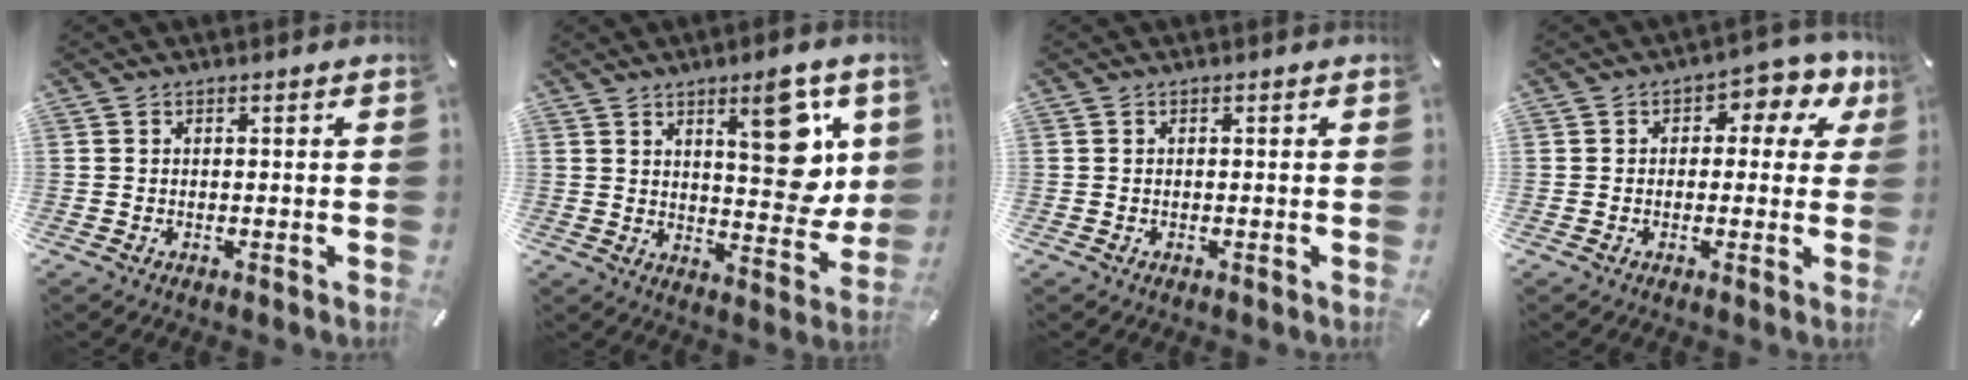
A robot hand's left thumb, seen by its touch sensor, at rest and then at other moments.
{"total": 15.6, "force": [6.6, 6.9, 12.4], "torque": [-0.135, -0.041, 0.102]}
{"total": 0.0}
{"total": 5.5, "force": [1.3, 3.8, 3.8], "torque": [-0.043, -0.003, 0.012]}